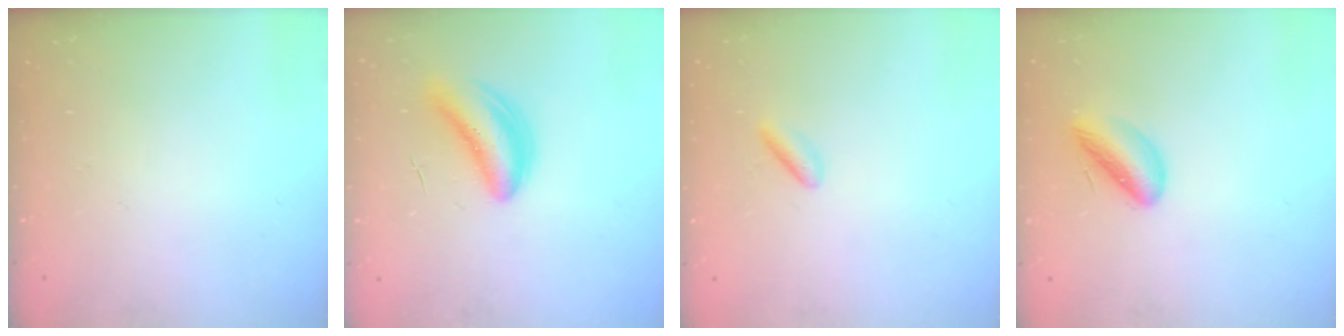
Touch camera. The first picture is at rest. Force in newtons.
{"total": 4.8, "press": 4.4, "slide": 1.9}
{"total": 3.9, "press": 3.8, "slide": 0.9}
{"total": 6.8, "press": 6.7, "slide": 1.0}